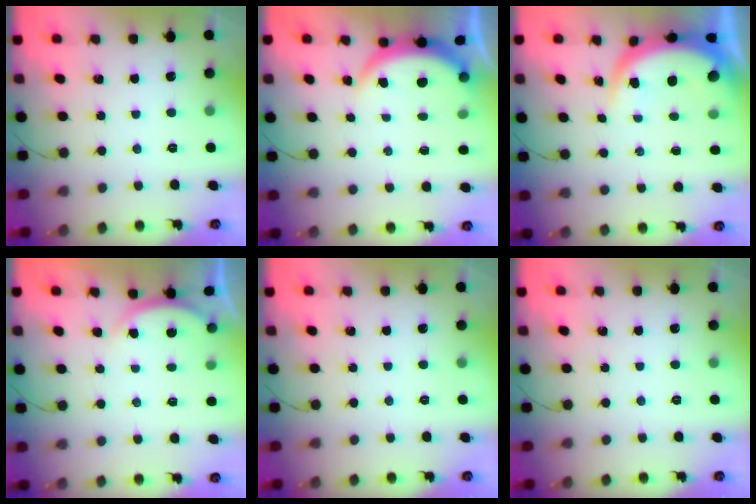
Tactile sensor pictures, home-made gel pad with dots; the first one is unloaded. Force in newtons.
{"total": 3.9, "press": 3.9, "slide": 0.2}
{"total": 6.5, "press": 6.4, "slide": 1.0}
{"total": 2.8, "press": 2.8, "slide": 0.6}
{"total": 0.0}
{"total": 0.0}